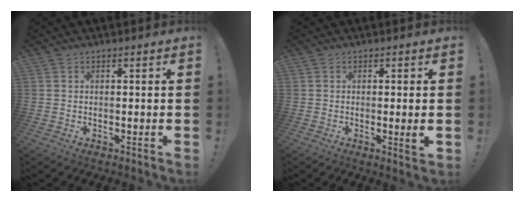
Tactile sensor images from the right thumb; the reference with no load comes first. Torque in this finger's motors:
{"motor_torque": [-0.13, 0.12, -0.06, 0.08, 0.01]}